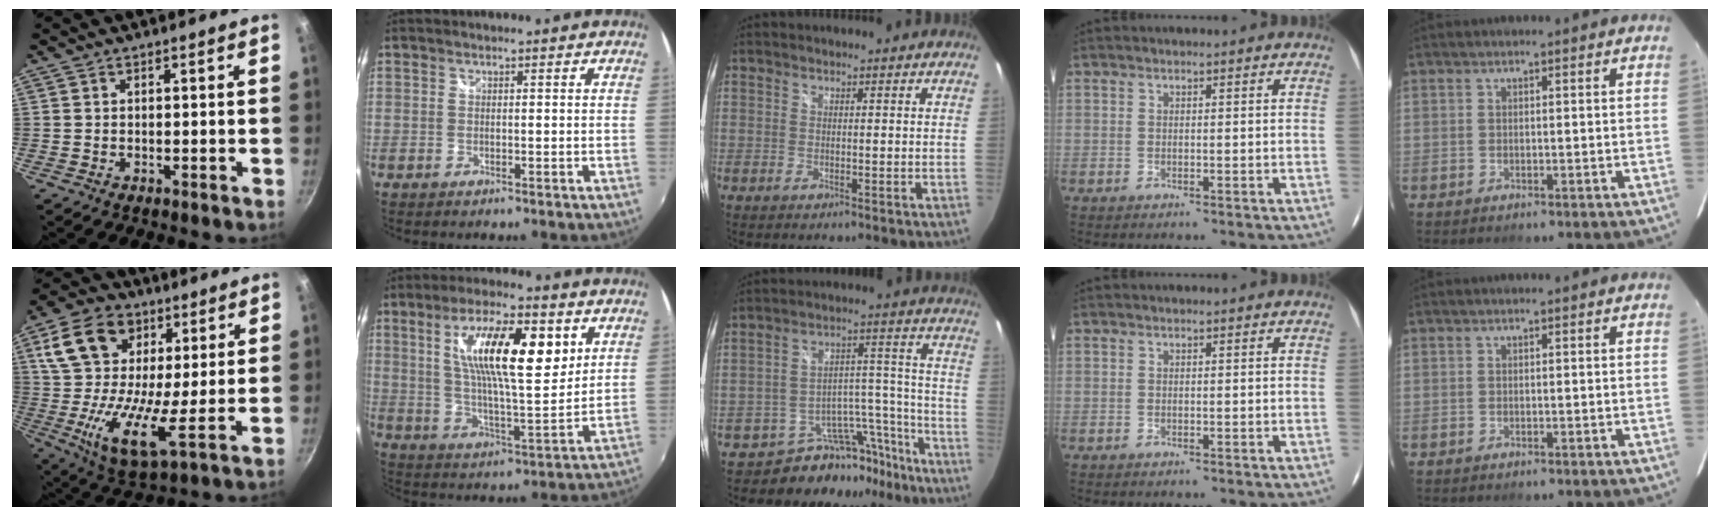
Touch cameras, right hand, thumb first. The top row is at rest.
{"thumb": {"total": 18.1, "force": [5.9, 10.9, 13.1], "torque": [-0.226, -0.019, 0.089]}, "index": {"total": 17.6, "force": [6.2, 5.2, 15.7], "torque": [-0.271, 0.007, 0.104]}, "middle": {"total": 12.1, "force": [-10.8, 5.3, 1.3], "torque": [-0.004, 0.067, -0.161]}}